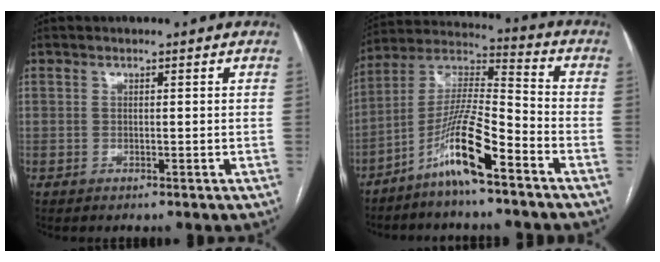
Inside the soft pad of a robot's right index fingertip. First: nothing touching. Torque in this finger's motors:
{"motor_torque": [1.35, -0.79, 0.53, 0.12]}